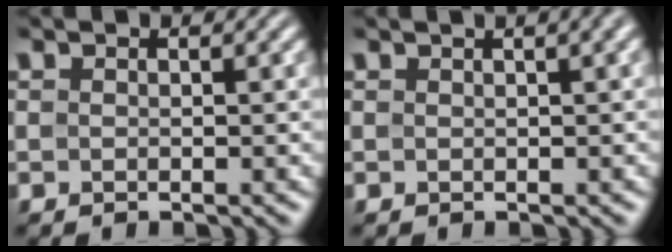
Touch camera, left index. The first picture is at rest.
{"total": 5.3, "force": [2.6, 2.4, 3.9], "torque": [-0.020, 0.038, 0.001]}